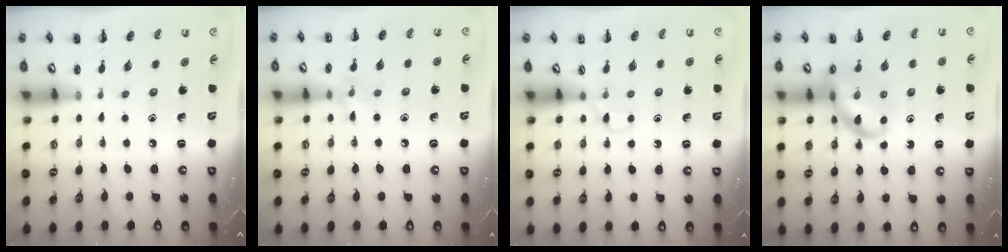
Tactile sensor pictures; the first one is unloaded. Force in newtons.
{"total": 7.1, "press": 6.9, "slide": 1.8}
{"total": 2.8, "press": 2.5, "slide": 1.1}
{"total": 14.6, "press": 14.4, "slide": 2.8}